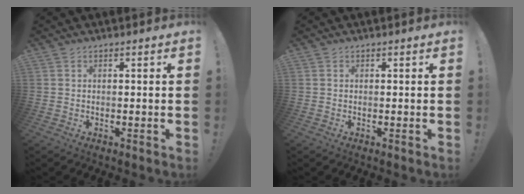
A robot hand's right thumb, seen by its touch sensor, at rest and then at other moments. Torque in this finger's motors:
{"motor_torque": [-0.03, 0.04, 0.30, -0.24, -0.07]}